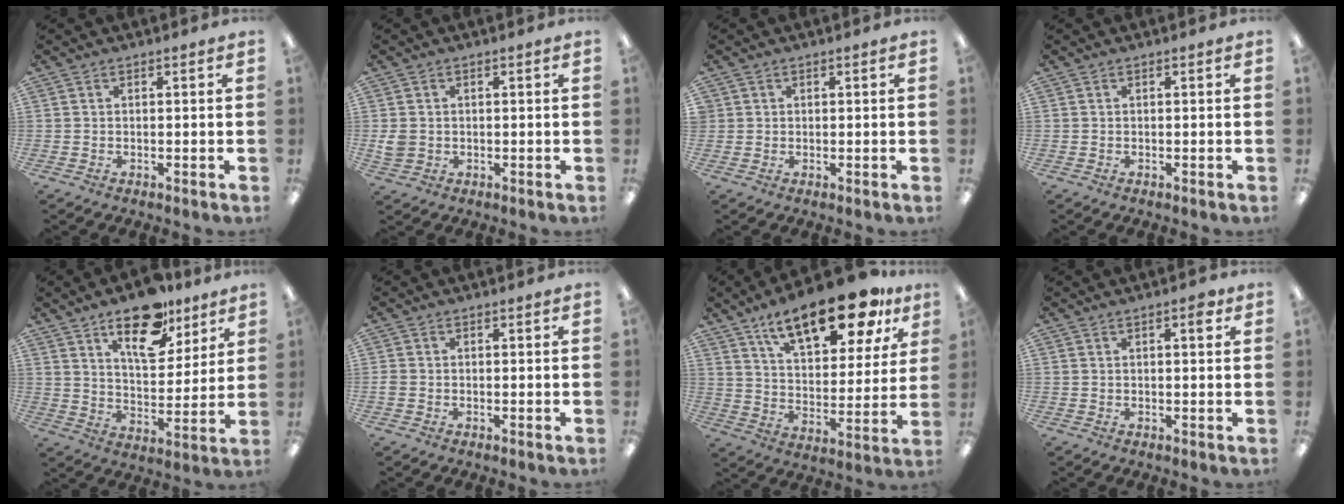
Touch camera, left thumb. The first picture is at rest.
{"total": 3.0, "force": [0.0, 2.8, 1.1], "torque": [-0.010, 0.001, 0.000]}
{"total": 1.1, "force": [0.3, 1.0, -0.4], "torque": [0.008, 0.001, 0.006]}
{"total": 0.0}
{"total": 16.8, "force": [11.0, 8.2, 9.7], "torque": [-0.128, -0.060, 0.185]}
{"total": 1.0, "force": [-0.5, 0.9, 0.3], "torque": [-0.003, 0.001, -0.008]}
{"total": 20.7, "force": [13.7, 8.4, 13.0], "torque": [-0.200, -0.070, 0.226]}
{"total": 2.5, "force": [1.3, 0.8, 2.0], "torque": [-0.025, -0.001, 0.018]}